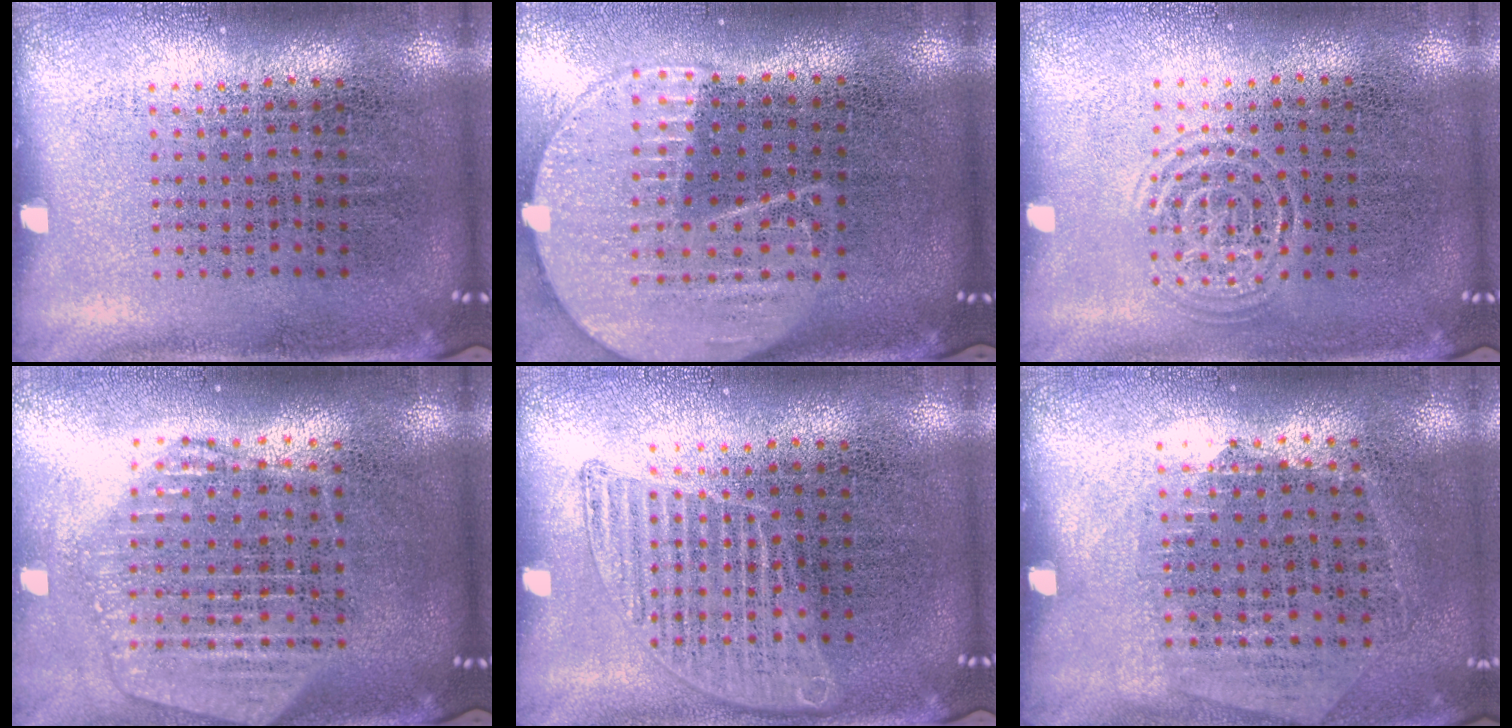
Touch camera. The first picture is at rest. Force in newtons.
{"total": 2.1, "press": 1.9, "slide": 1.0}
{"total": 1.5, "press": 1.5, "slide": 0.3}
{"total": 2.2, "press": 2.0, "slide": 1.0}
{"total": 1.7, "press": 1.7, "slide": 0.3}
{"total": 1.3, "press": 1.1, "slide": 0.6}